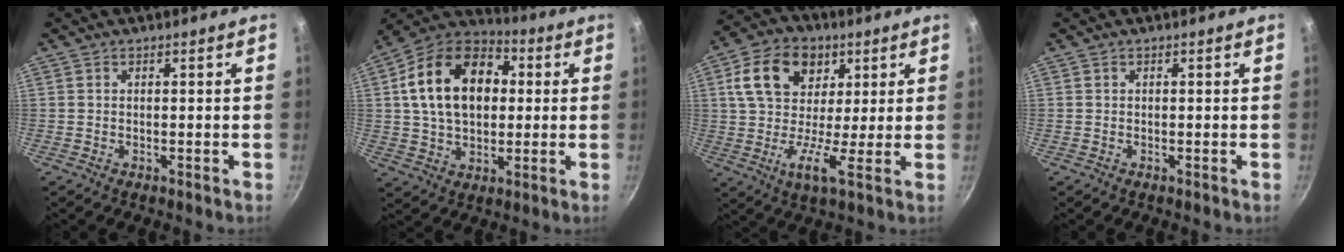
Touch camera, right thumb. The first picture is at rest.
{"total": 19.4, "force": [3.2, 13.3, 13.8], "torque": [-0.209, 0.026, 0.040]}
{"total": 14.3, "force": [4.6, 9.6, 9.5], "torque": [-0.154, 0.003, 0.061]}
{"total": 0.0}